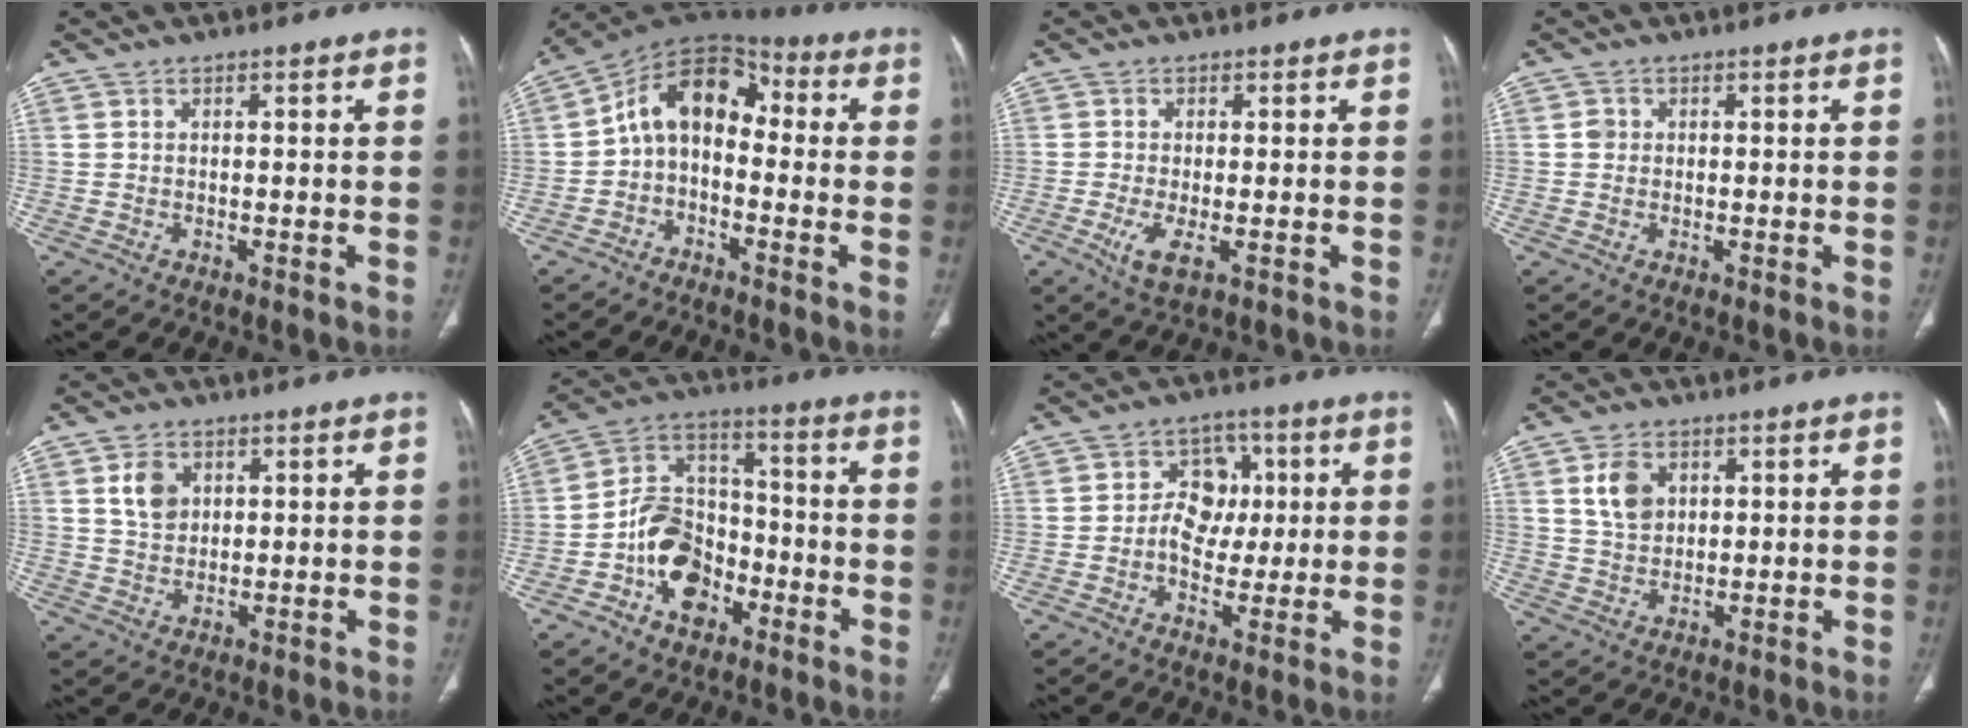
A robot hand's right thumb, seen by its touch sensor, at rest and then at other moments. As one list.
[{"total": 11.4, "force": [-1.0, 7.7, 8.3], "torque": [-0.118, 0.057, -0.036]}, {"total": 4.3, "force": [-1.4, 1.3, 3.8], "torque": [-0.083, -0.012, -0.024]}, {"total": 1.4, "force": [0.2, 1.3, 0.5], "torque": [-0.004, 0.003, 0.003]}, {"total": 5.2, "force": [2.0, 3.9, 2.9], "torque": [-0.036, -0.011, 0.039]}, {"total": 13.2, "force": [-5.4, 9.2, 7.7], "torque": [-0.100, 0.048, -0.100]}, {"total": 8.6, "force": [0.2, 7.0, 5.1], "torque": [-0.031, 0.014, -0.003]}, {"total": 5.9, "force": [2.2, 4.1, 3.6], "torque": [-0.051, -0.010, 0.045]}]